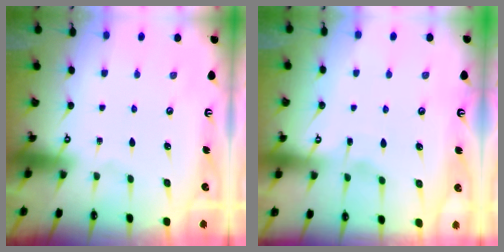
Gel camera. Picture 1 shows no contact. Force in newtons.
{"total": 2.6, "press": 2.6, "slide": 0.3}